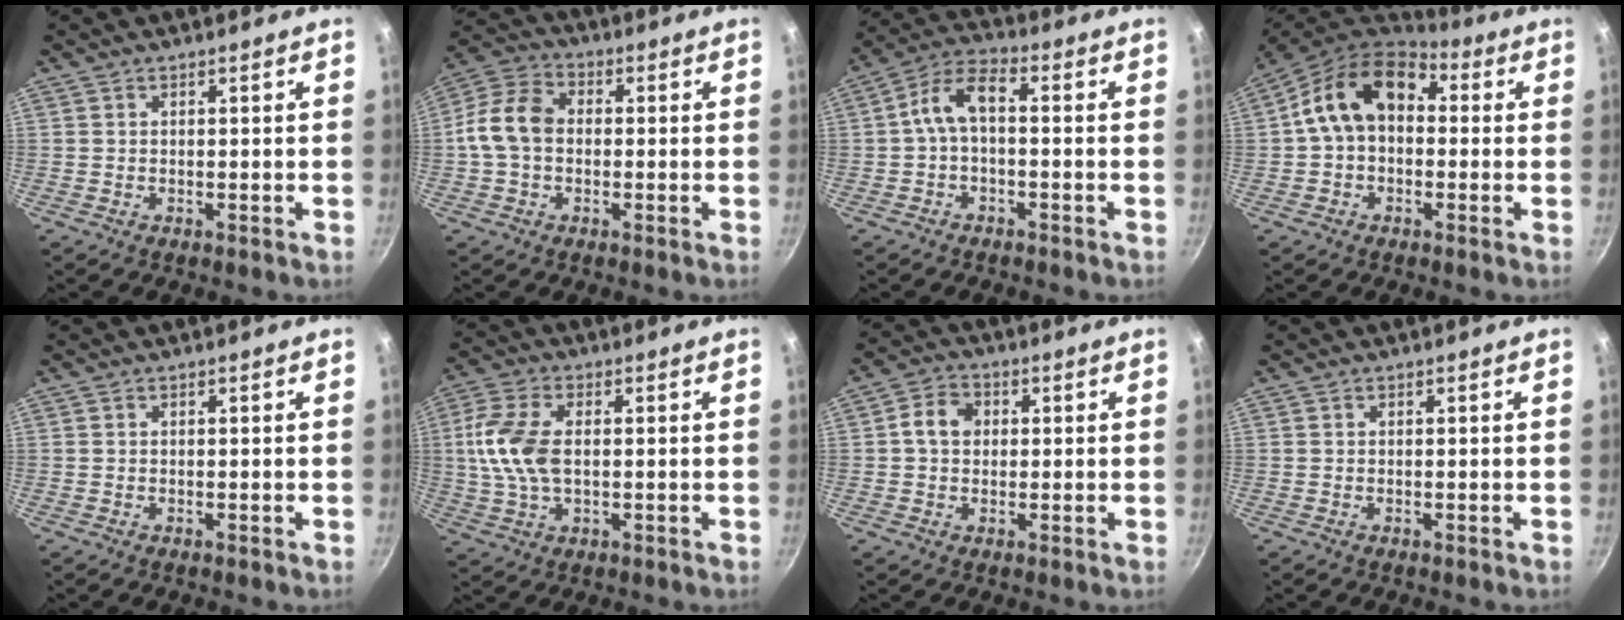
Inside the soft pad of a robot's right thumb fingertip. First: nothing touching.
{"total": 9.7, "force": [-0.4, 7.1, 6.5], "torque": [-0.108, 0.028, -0.025]}
{"total": 6.7, "force": [-0.9, 3.3, 5.8], "torque": [-0.116, 0.034, -0.026]}
{"total": 13.4, "force": [1.4, 9.6, 9.3], "torque": [-0.127, 0.033, 0.005]}
{"total": 0.0}
{"total": 10.7, "force": [0.6, 6.1, 8.8], "torque": [-0.181, 0.010, 0.006]}
{"total": 5.6, "force": [0.8, 4.5, 3.2], "torque": [-0.040, 0.011, 0.002]}
{"total": 0.0}